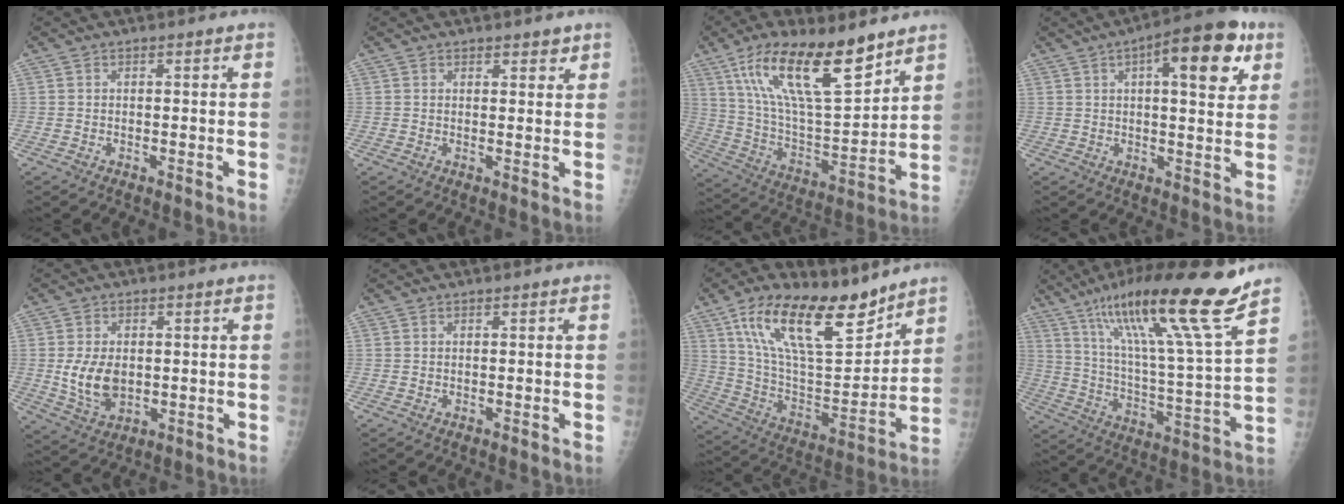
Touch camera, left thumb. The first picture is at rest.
{"total": 2.1, "force": [1.6, 1.1, 0.9], "torque": [0.004, -0.009, 0.019]}
{"total": 21.8, "force": [13.3, 6.9, 15.8], "torque": [-0.263, -0.054, 0.248]}
{"total": 14.3, "force": [5.7, 5.1, 12.0], "torque": [-0.137, -0.002, 0.070]}
{"total": 8.4, "force": [0.0, 5.6, 6.3], "torque": [-0.105, -0.009, 0.012]}
{"total": 0.0}
{"total": 23.3, "force": [15.1, 9.0, 15.3], "torque": [-0.233, -0.059, 0.272]}
{"total": 23.5, "force": [15.9, 1.3, 17.2], "torque": [-0.269, -0.060, 0.272]}